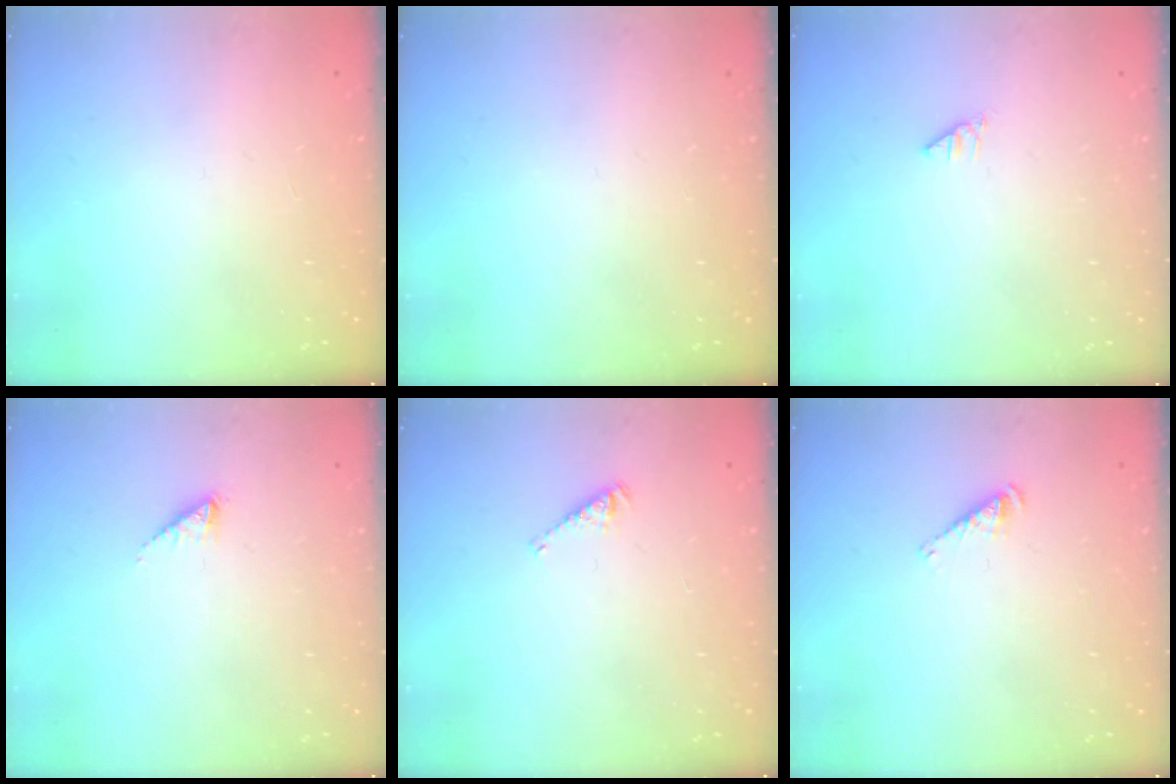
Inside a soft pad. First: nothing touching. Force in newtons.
{"total": 0.0}
{"total": 0.0}
{"total": 0.8, "press": 0.8, "slide": 0.1}
{"total": 3.5, "press": 3.4, "slide": 0.6}
{"total": 2.9, "press": 2.9, "slide": 0.5}